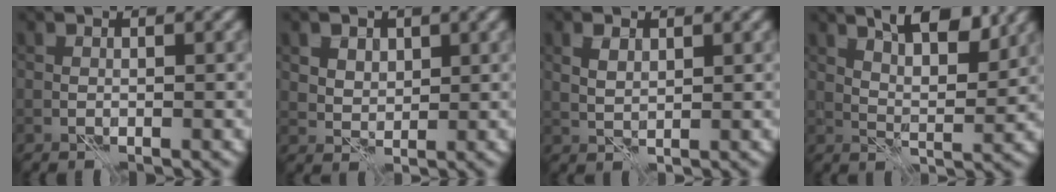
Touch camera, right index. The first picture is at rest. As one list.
[{"total": 3.7, "force": [2.1, 2.5, 1.7], "torque": [-0.047, 0.004, 0.039]}, {"total": 1.7, "force": [0.9, 0.9, 1.1], "torque": [-0.025, 0.001, 0.018]}, {"total": 6.2, "force": [4.0, 2.1, 4.3], "torque": [-0.058, 0.001, 0.062]}]